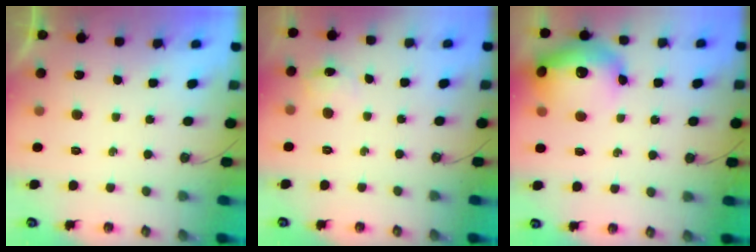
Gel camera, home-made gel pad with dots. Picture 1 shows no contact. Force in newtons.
{"total": 6.9, "press": 6.8, "slide": 1.0}
{"total": 20.1, "press": 20.0, "slide": 1.6}